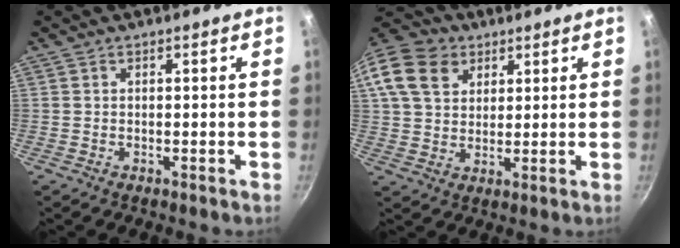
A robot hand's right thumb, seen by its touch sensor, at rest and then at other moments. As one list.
[{"total": 17.3, "force": [7.6, 13.0, 8.6], "torque": [-0.182, 0.021, 0.136]}]